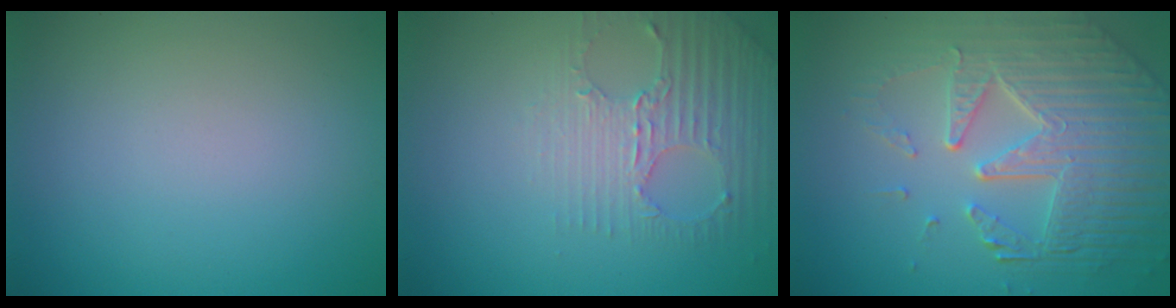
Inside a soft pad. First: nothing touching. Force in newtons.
{"total": 2.9, "press": 2.7, "slide": 1.1}
{"total": 7.7, "press": 5.5, "slide": 5.3}